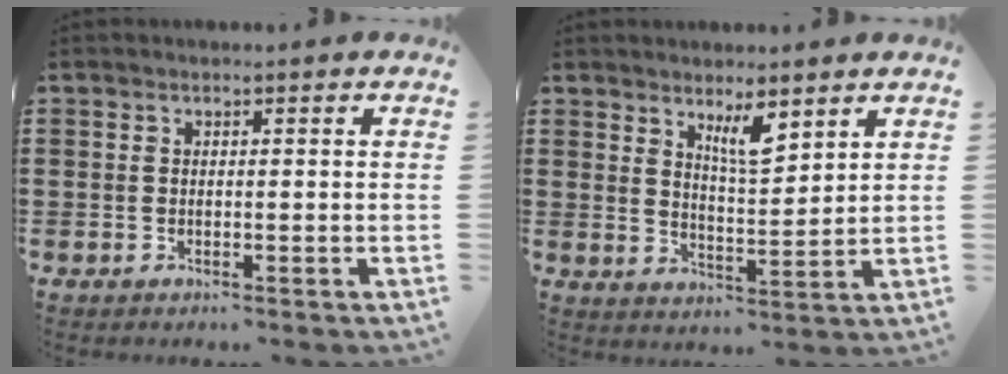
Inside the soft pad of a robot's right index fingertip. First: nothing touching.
{"total": 5.2, "force": [3.9, 1.2, 3.3], "torque": [-0.057, -0.011, 0.064]}